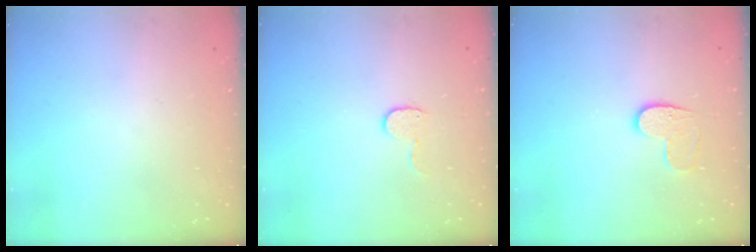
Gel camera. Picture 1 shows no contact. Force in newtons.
{"total": 4.6, "press": 4.6, "slide": 0.4}
{"total": 6.6, "press": 6.6, "slide": 0.3}